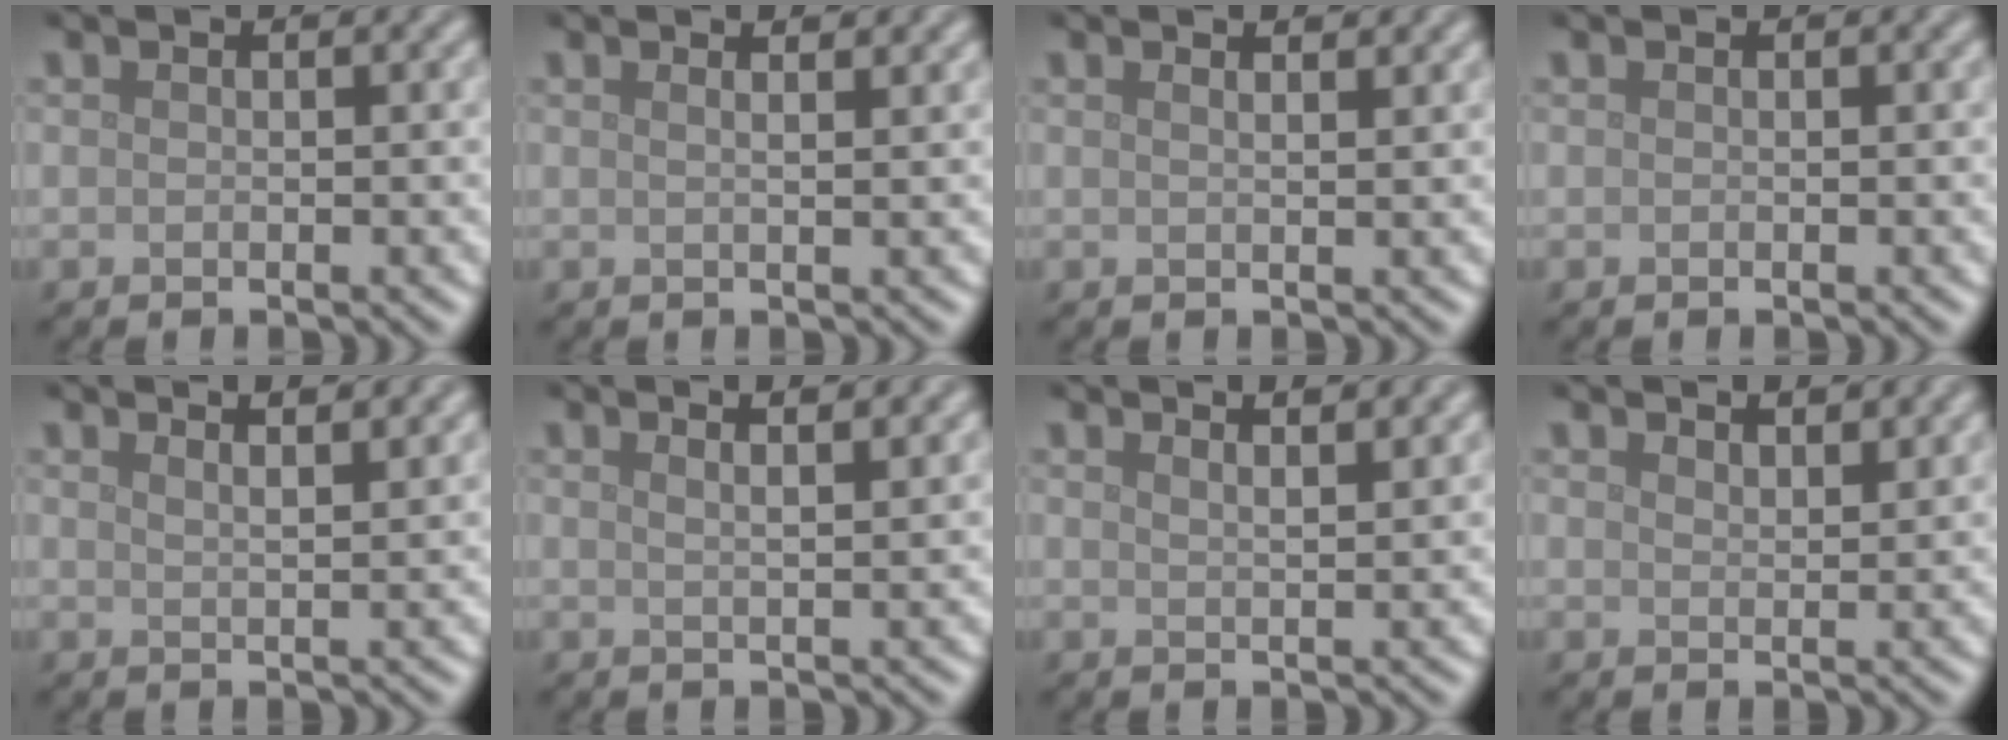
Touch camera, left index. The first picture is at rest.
{"total": 2.9, "force": [1.8, 1.3, 1.8], "torque": [-0.002, 0.012, -0.011]}
{"total": 2.2, "force": [1.6, 0.9, 1.3], "torque": [0.000, 0.004, -0.005]}
{"total": 0.0}
{"total": 4.5, "force": [3.3, 1.6, 2.6], "torque": [-0.004, 0.028, 0.013]}
{"total": 4.5, "force": [3.0, 1.7, 2.9], "torque": [-0.012, 0.029, 0.005]}
{"total": 4.0, "force": [3.1, 1.4, 2.2], "torque": [0.002, 0.022, 0.013]}
{"total": 2.6, "force": [2.4, 0.5, 0.8], "torque": [-0.012, 0.002, 0.040]}